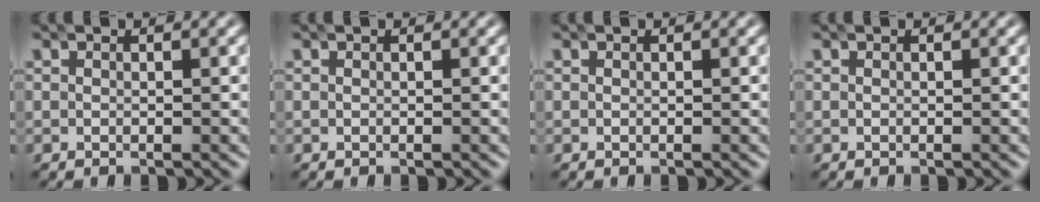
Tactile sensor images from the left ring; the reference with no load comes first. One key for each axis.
{"total": 0.0}
{"total": 0.0}
{"total": 0.0}